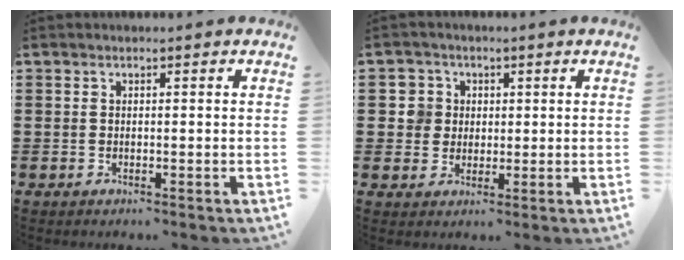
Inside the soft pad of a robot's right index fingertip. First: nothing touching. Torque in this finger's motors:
{"motor_torque": [0.14, -0.10, 0.03, 0.01]}